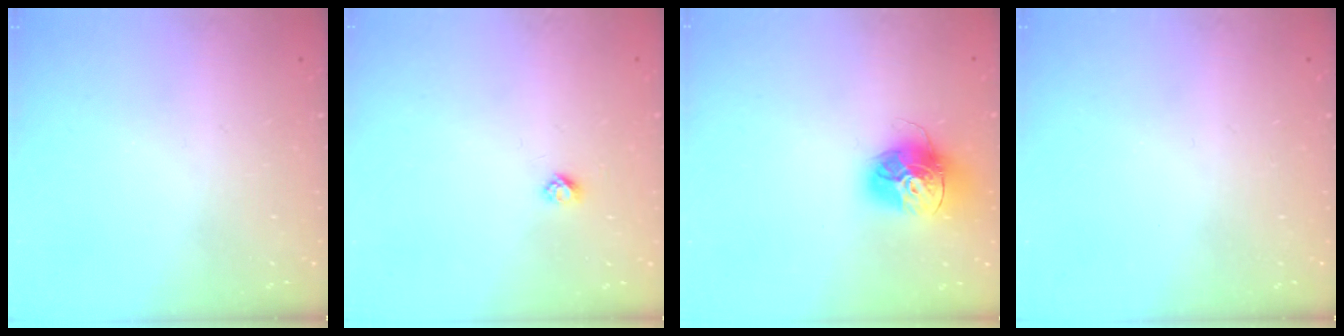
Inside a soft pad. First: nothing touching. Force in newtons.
{"total": 2.7, "press": 2.6, "slide": 0.3}
{"total": 14.9, "press": 14.9, "slide": 1.6}
{"total": 0.0}